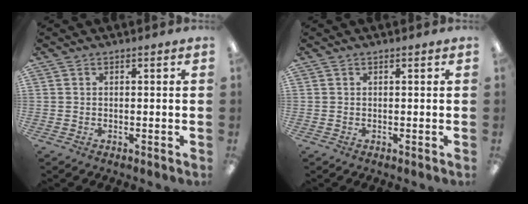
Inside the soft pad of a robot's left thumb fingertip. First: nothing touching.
{"total": 0.0}